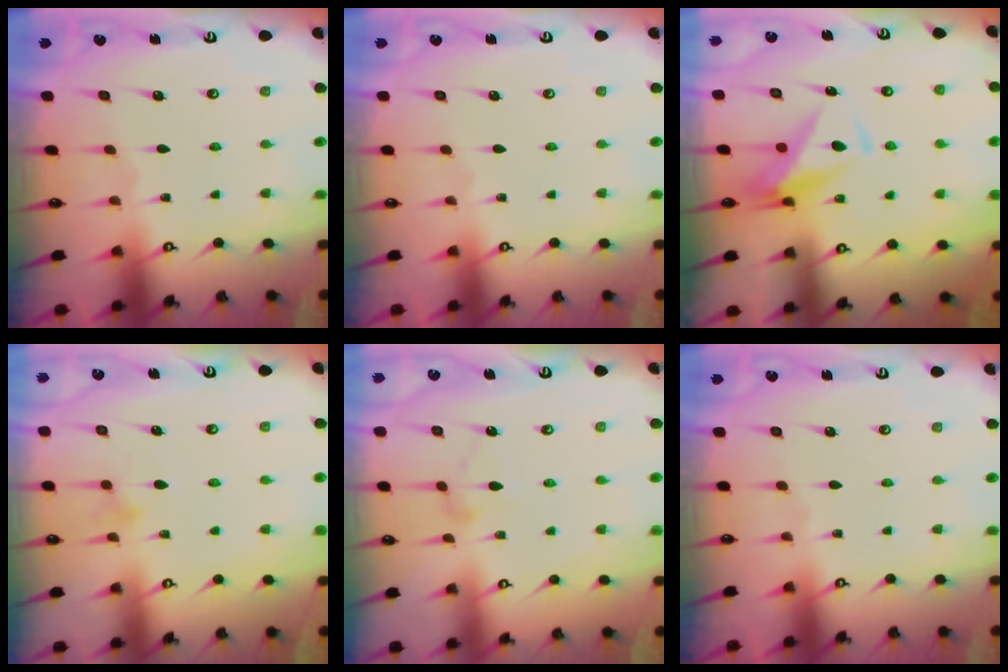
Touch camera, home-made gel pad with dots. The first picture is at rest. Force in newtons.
{"total": 0.0}
{"total": 9.3, "press": 9.2, "slide": 1.6}
{"total": 10.8, "press": 10.7, "slide": 0.5}
{"total": 7.7, "press": 7.7, "slide": 0.4}
{"total": 0.0}